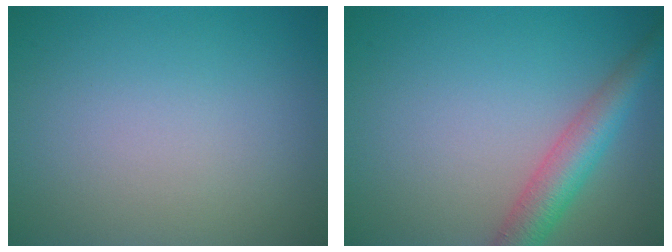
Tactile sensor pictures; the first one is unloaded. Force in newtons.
{"total": 4.4, "press": 4.4, "slide": 0.1}